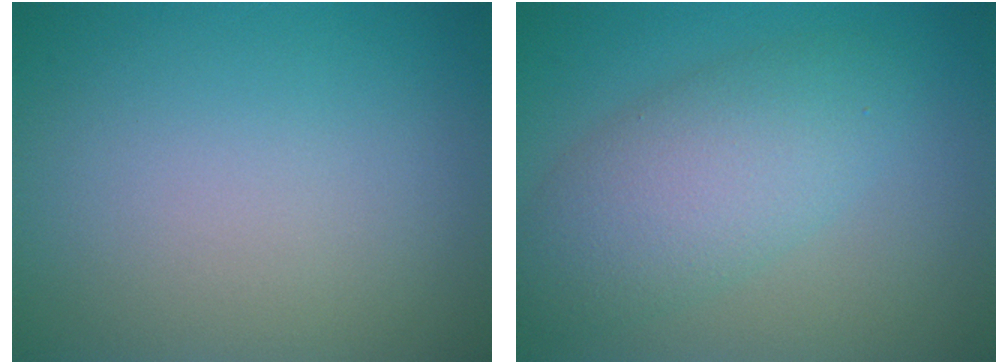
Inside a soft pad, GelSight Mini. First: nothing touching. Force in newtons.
{"total": 5.6, "press": 5.6, "slide": 0.2}